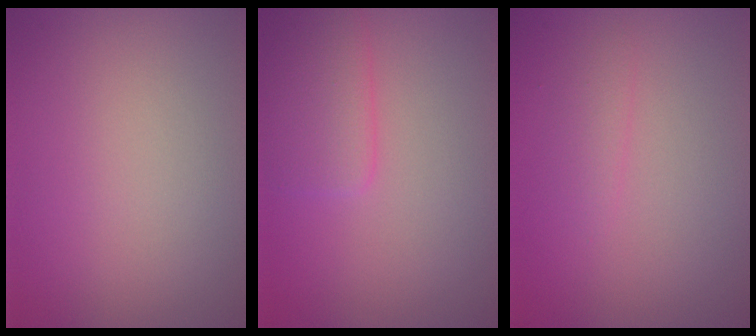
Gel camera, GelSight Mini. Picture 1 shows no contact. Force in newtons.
{"total": 2.8, "press": 2.8, "slide": 0.1}
{"total": 0.9, "press": 0.9, "slide": 0.1}